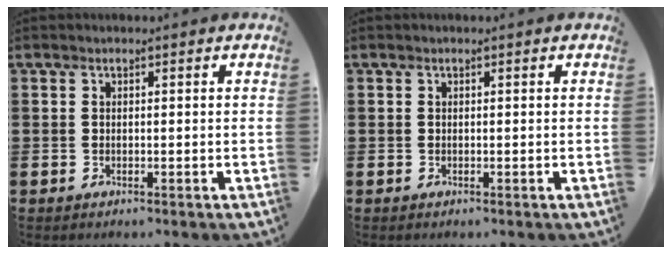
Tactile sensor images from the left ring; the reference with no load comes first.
{"total": 0.0}